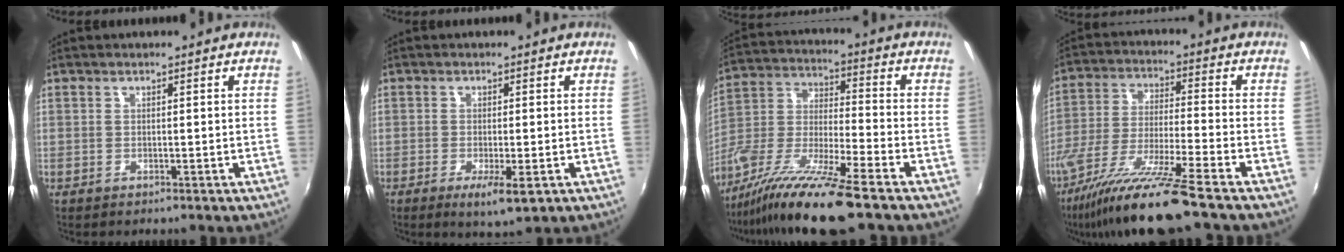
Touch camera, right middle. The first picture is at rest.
{"total": 5.0, "force": [-2.2, 0.9, 4.4], "torque": [-0.084, -0.014, -0.032]}
{"total": 15.8, "force": [-11.8, 0.5, 10.5], "torque": [-0.217, -0.022, -0.227]}
{"total": 15.6, "force": [-12.3, -1.1, 9.5], "torque": [-0.192, -0.034, -0.224]}